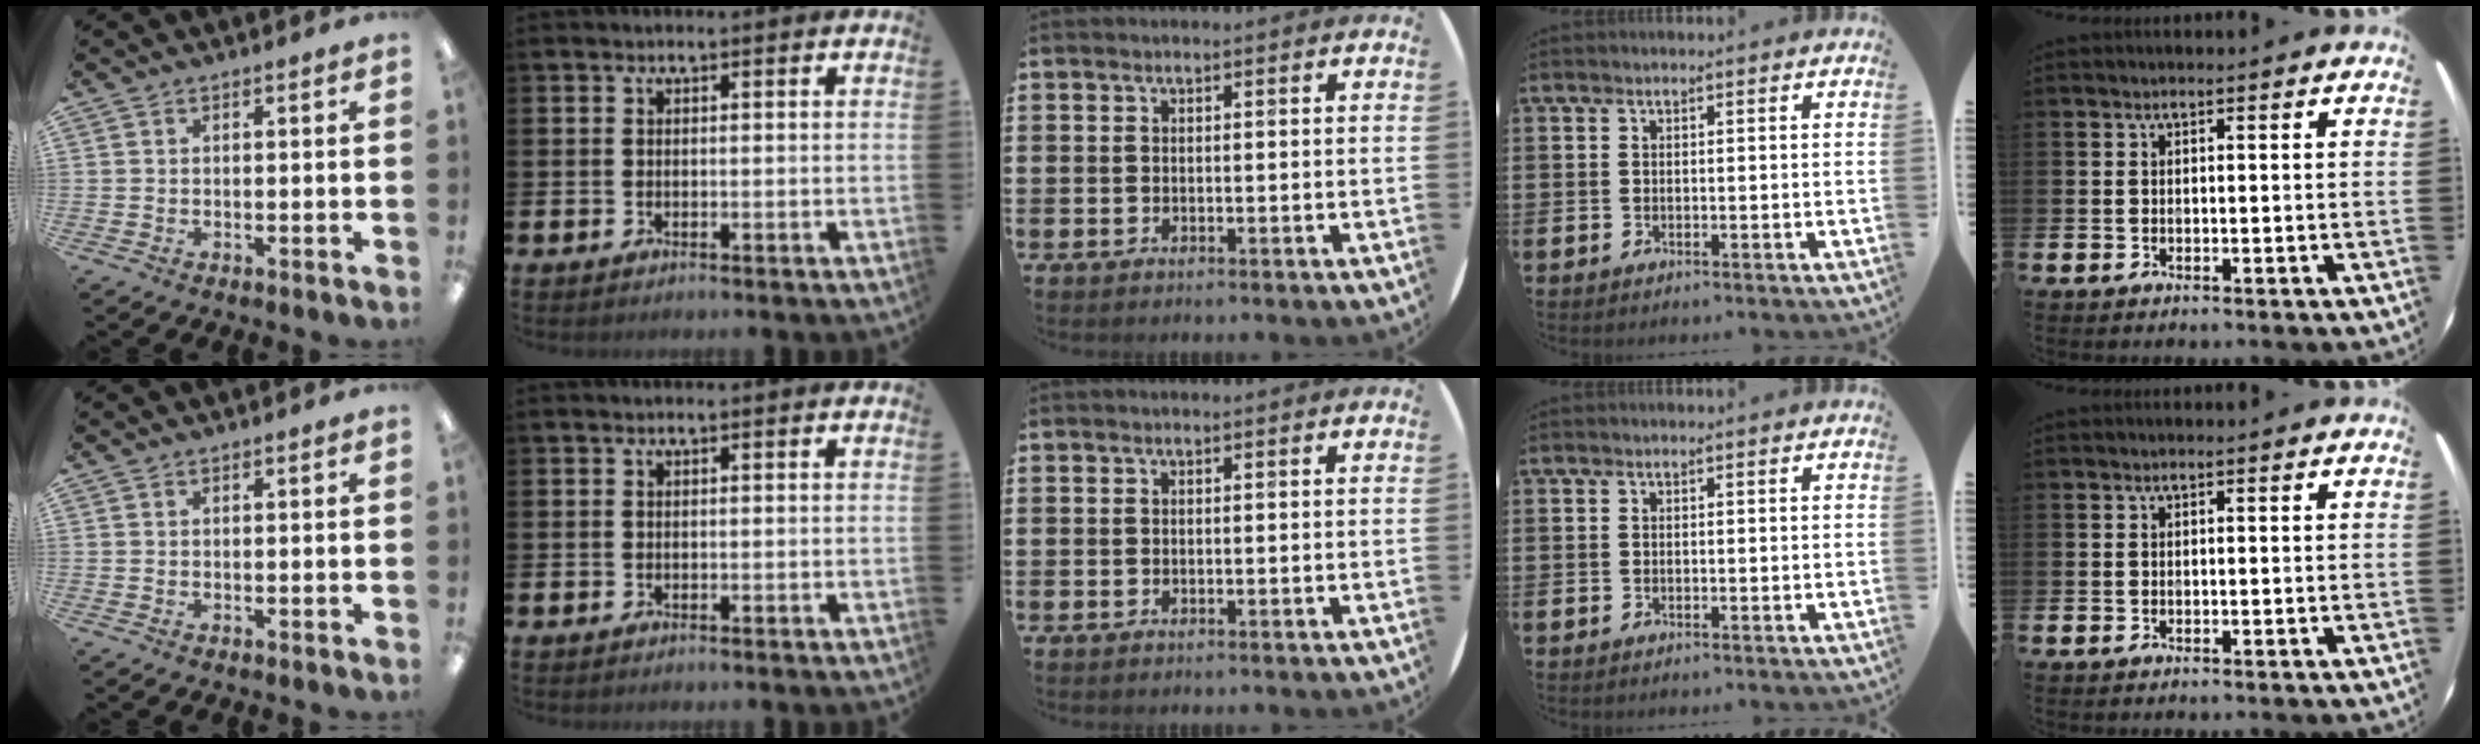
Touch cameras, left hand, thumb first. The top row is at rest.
{}